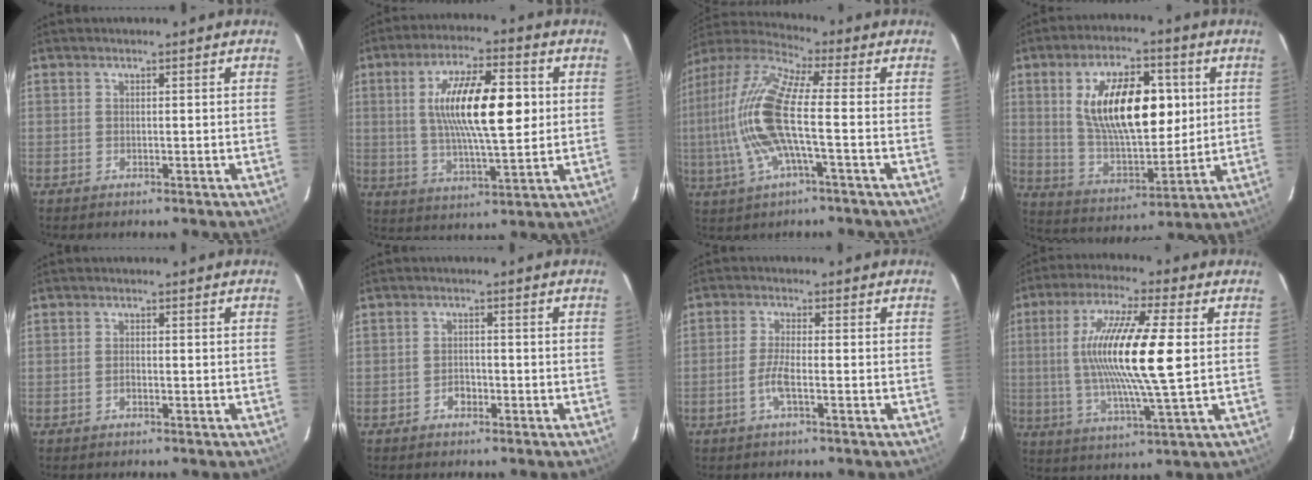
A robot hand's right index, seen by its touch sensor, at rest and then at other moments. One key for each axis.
{"total": 15.3, "fx": 2.2, "fy": 4.3, "fz": 14.5, "tx": -0.257, "ty": 0.009, "tz": 0.041}
{"total": 16.0, "fx": -1.1, "fy": 3.3, "fz": 15.6, "tx": -0.318, "ty": 0.004, "tz": -0.028}
{"total": 18.0, "fx": 4.1, "fy": 8.5, "fz": 15.4, "tx": -0.262, "ty": 0.010, "tz": 0.083}
{"total": 0.9, "fx": -0.5, "fy": 0.5, "fz": 0.6, "tx": -0.013, "ty": 0.003, "tz": -0.011}
{"total": 2.1, "fx": -1.3, "fy": 1.4, "fz": 0.8, "tx": -0.016, "ty": 0.006, "tz": -0.020}
{"total": 3.7, "fx": -1.6, "fy": 0.4, "fz": 3.4, "tx": -0.075, "ty": -0.001, "tz": -0.035}
{"total": 16.6, "fx": 1.5, "fy": 1.4, "fz": 16.5, "tx": -0.304, "ty": -0.003, "tz": 0.026}